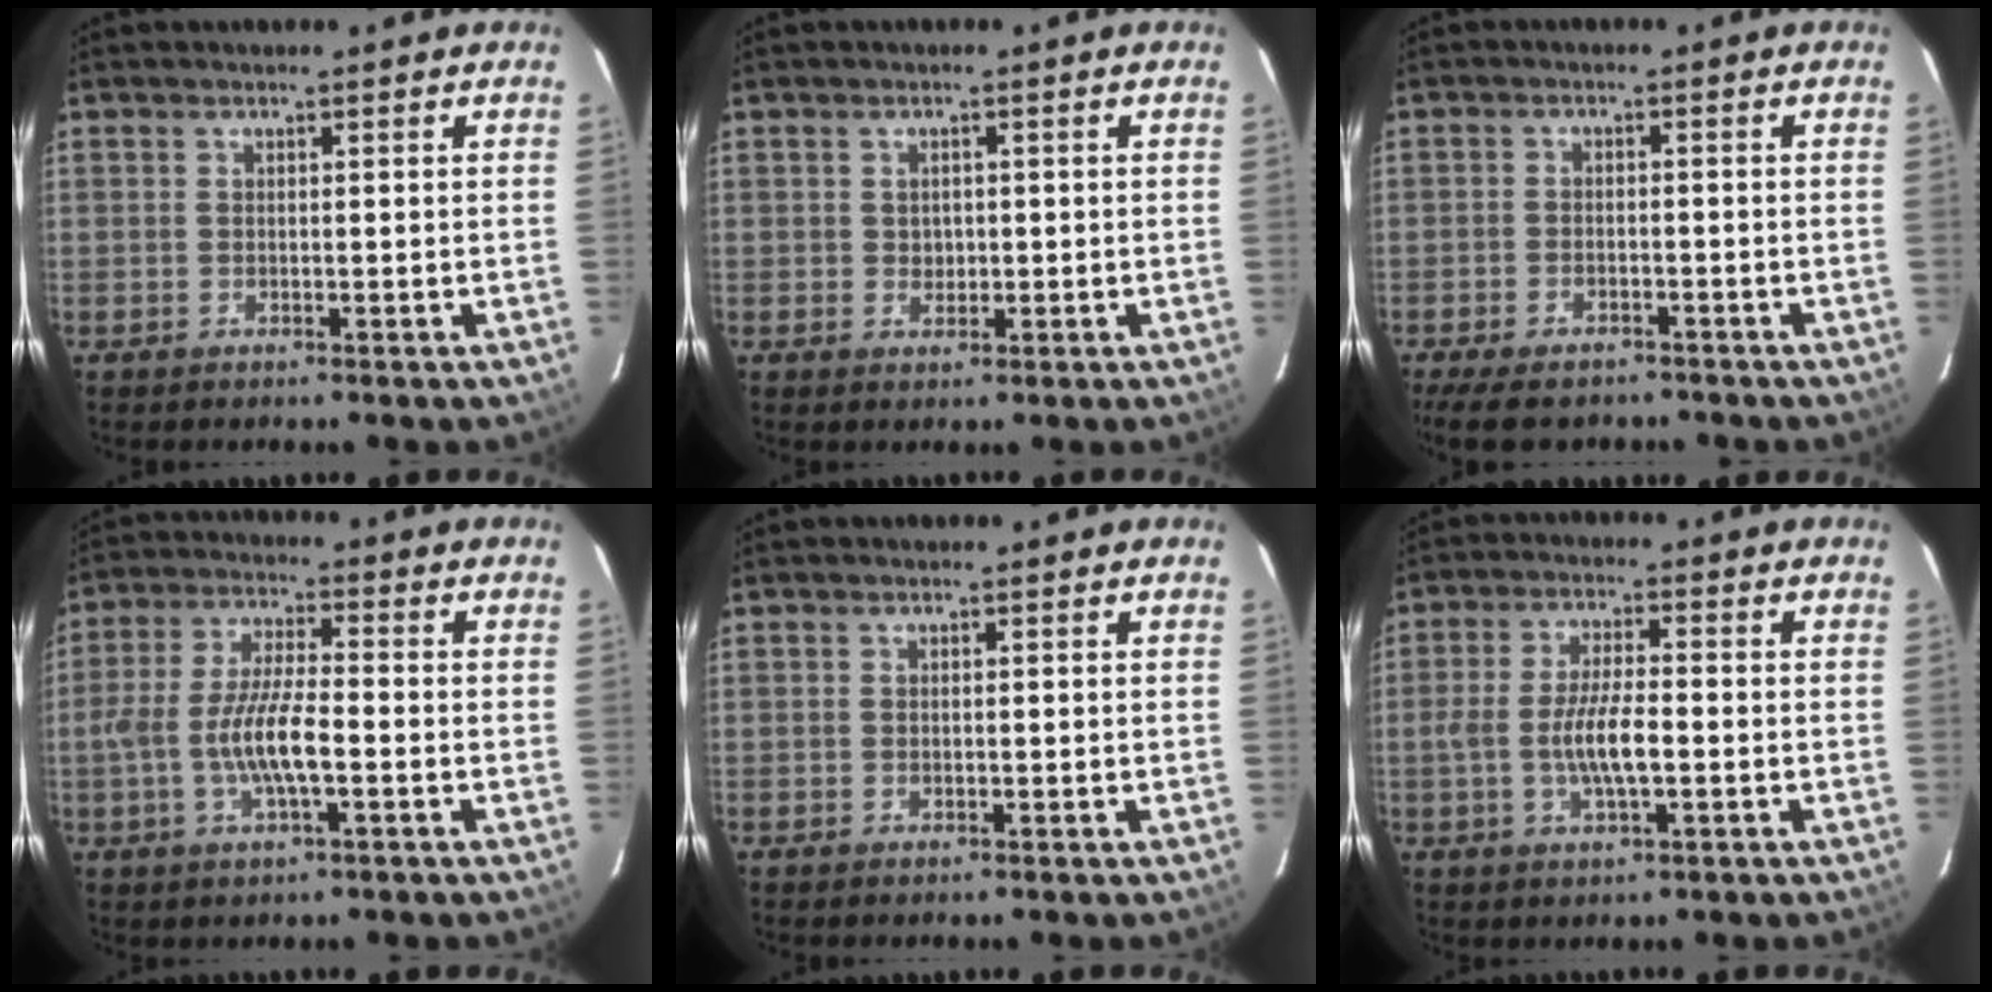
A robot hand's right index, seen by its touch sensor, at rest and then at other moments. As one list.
[{"total": 1.8, "force": [0.2, 1.6, 0.7], "torque": [-0.008, 0.004, 0.006]}, {"total": 9.6, "force": [-7.4, 4.3, 4.2], "torque": [-0.106, -0.012, -0.119]}, {"total": 9.7, "force": [-2.5, 2.4, 9.1], "torque": [-0.185, 0.001, -0.048]}, {"total": 0.0}, {"total": 7.4, "force": [-1.5, 1.9, 7.0], "torque": [-0.139, 0.001, -0.028]}]